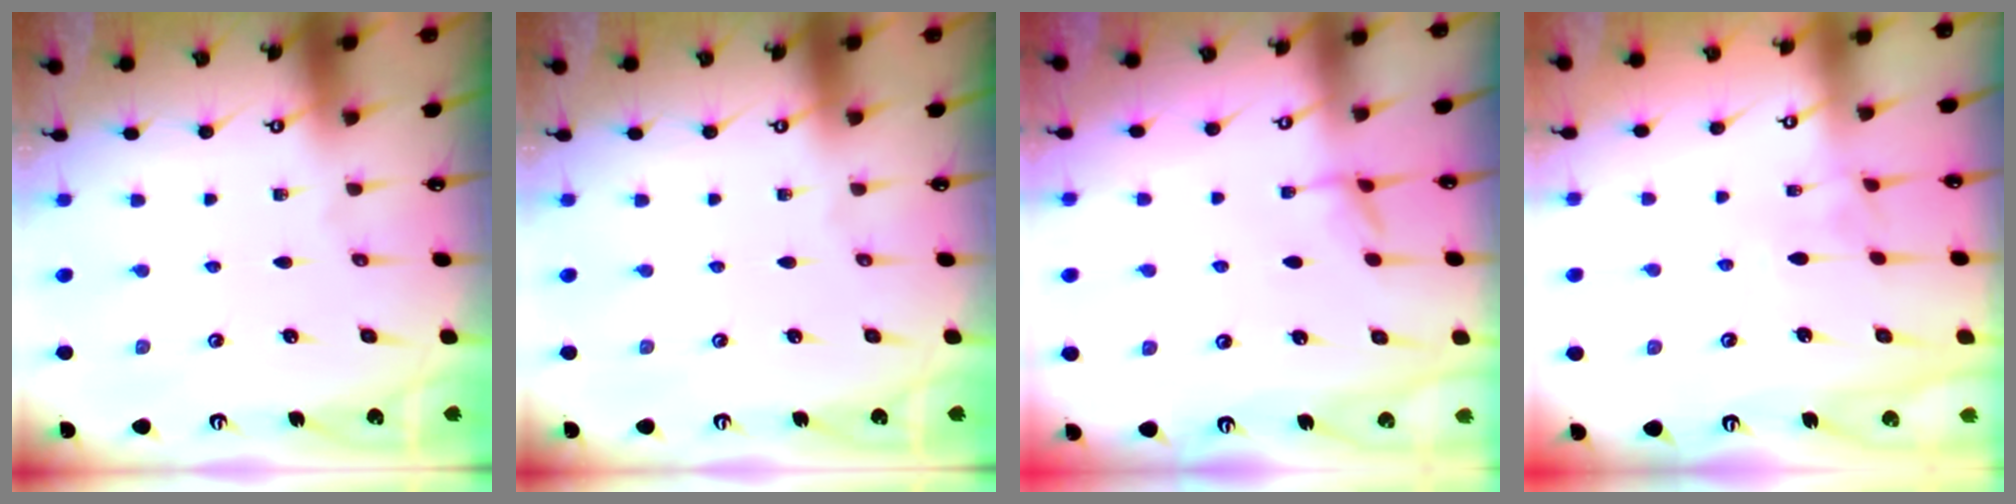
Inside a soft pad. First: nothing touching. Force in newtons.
{"total": 0.0}
{"total": 2.6, "press": 2.6, "slide": 0.5}
{"total": 2.7, "press": 2.7, "slide": 0.4}